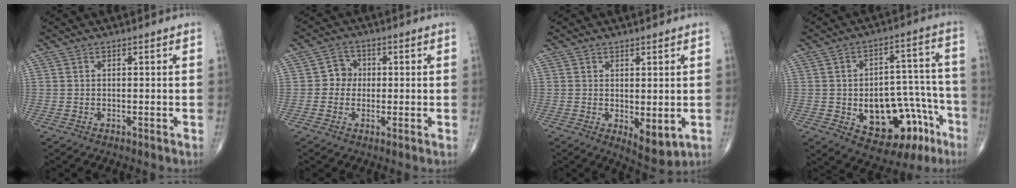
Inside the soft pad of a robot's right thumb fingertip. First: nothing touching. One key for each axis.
{"total": 3.7, "fx": -0.1, "fy": 3.4, "fz": 1.3, "tx": 0.005, "ty": 0.010, "tz": -0.011}
{"total": 5.3, "fx": -0.6, "fy": 2.4, "fz": 4.7, "tx": -0.055, "ty": -0.017, "tz": 0.002}
{"total": 17.5, "fx": -7.0, "fy": 10.3, "fz": 12.3, "tx": -0.121, "ty": 0.061, "tz": -0.082}